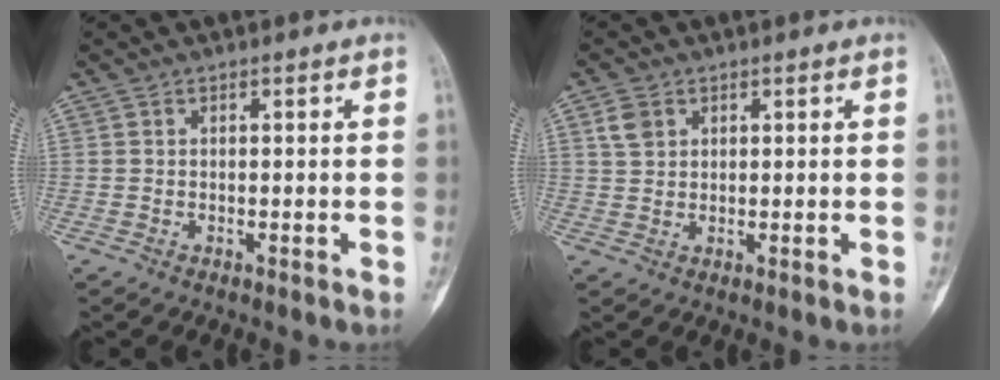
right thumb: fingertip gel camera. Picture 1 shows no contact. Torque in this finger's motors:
{"motor_torque": [0.36, 0.25, 0.08, 0.02, -0.04]}